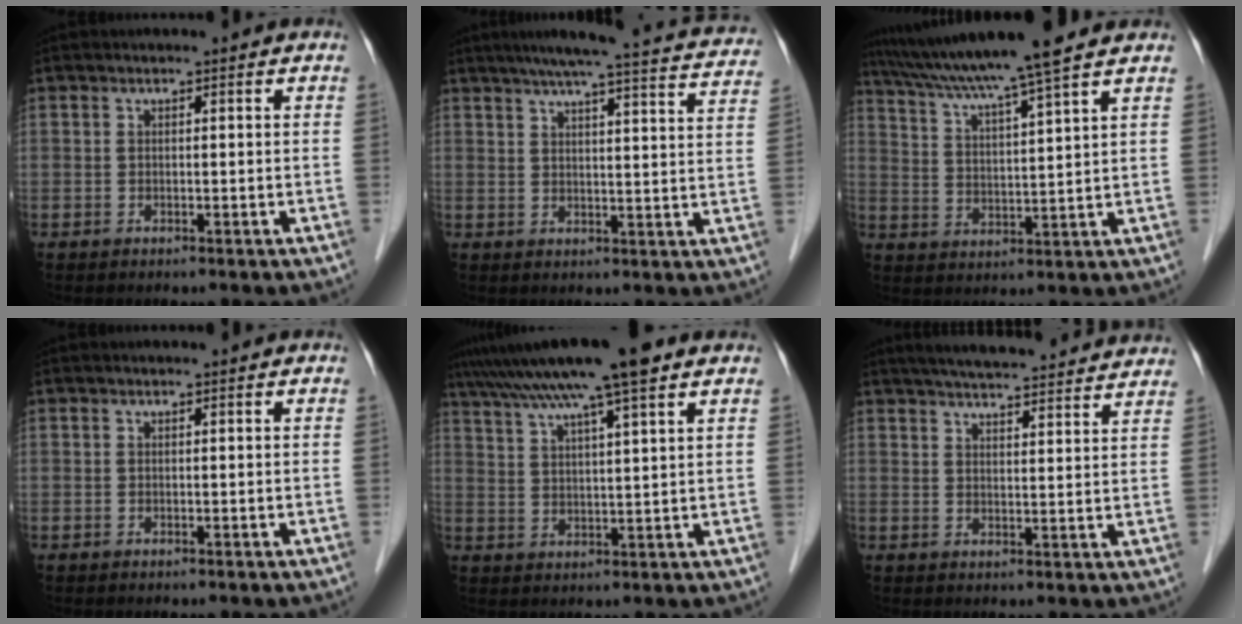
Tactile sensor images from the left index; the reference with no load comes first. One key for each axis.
{"total": 23.1, "fx": 21.0, "fy": 1.3, "fz": 9.4, "tx": -0.132, "ty": -0.016, "tz": 0.245}
{"total": 13.1, "fx": 10.8, "fy": -1.5, "fz": 7.2, "tx": -0.128, "ty": 0.016, "tz": 0.174}
{"total": 0.0}
{"total": 13.3, "fx": 10.0, "fy": -0.1, "fz": 8.8, "tx": -0.155, "ty": 0.033, "tz": 0.152}
{"total": 19.8, "fx": 18.1, "fy": 2.3, "fz": 7.6, "tx": -0.111, "ty": 0.028, "tz": 0.234}